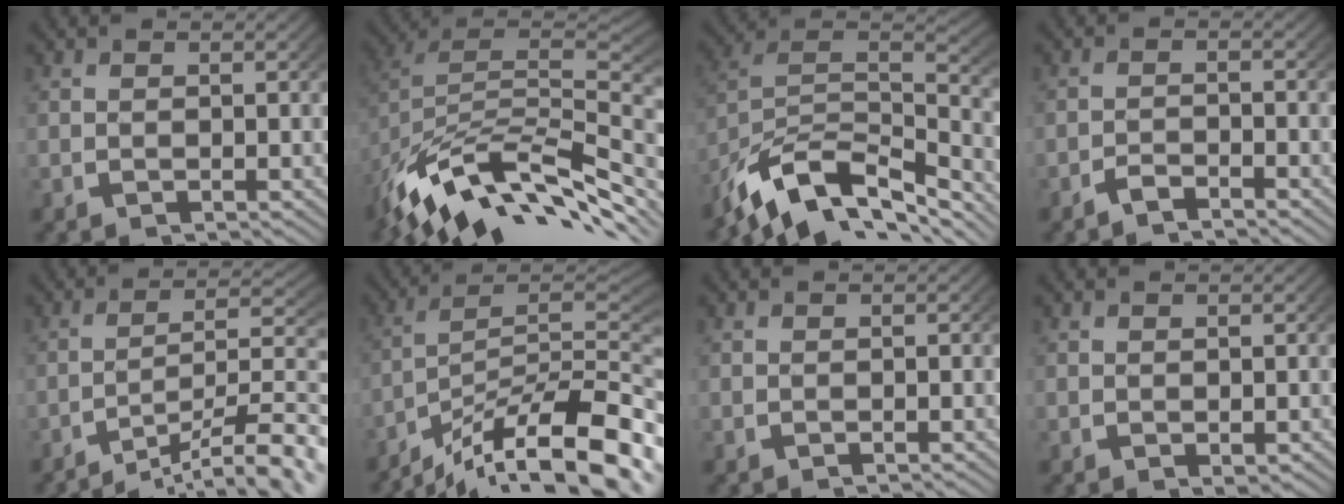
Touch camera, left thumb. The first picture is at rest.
{"total": 15.9, "force": [-6.1, 9.8, 11.0], "torque": [-0.188, -0.029, -0.081]}
{"total": 13.5, "force": [-4.9, 8.3, 9.5], "torque": [-0.190, -0.032, -0.066]}
{"total": 1.7, "force": [-1.7, 0.3, 0.4], "torque": [-0.007, 0.000, -0.036]}
{"total": 9.1, "force": [-4.4, 4.3, 6.7], "torque": [-0.103, -0.023, -0.056]}
{"total": 14.6, "force": [-5.2, 8.8, 10.4], "torque": [-0.169, -0.036, -0.068]}
{"total": 0.0}
{"total": 0.8, "force": [0.3, 0.5, 0.5], "torque": [-0.005, -0.005, 0.011]}